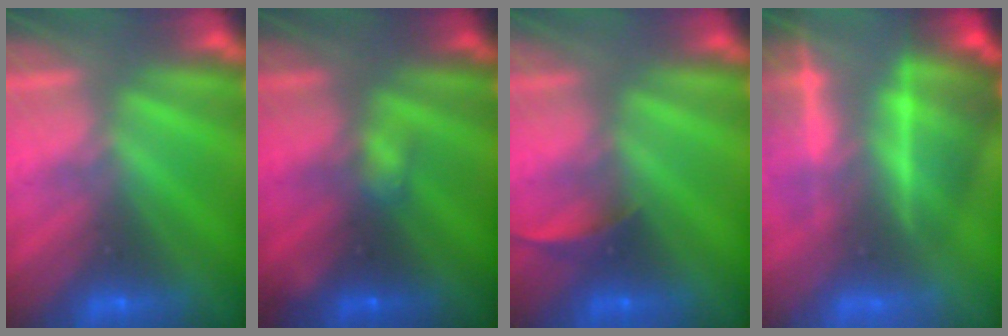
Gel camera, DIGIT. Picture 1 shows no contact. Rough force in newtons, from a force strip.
{"total": 1.8}
{"total": 1.8}
{"total": 7.2}